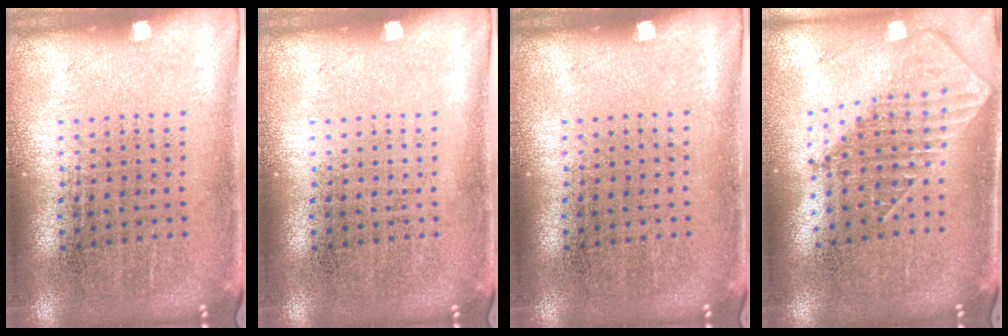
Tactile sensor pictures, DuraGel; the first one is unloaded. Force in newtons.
{"total": 0.0}
{"total": 0.0}
{"total": 1.9, "press": 1.5, "slide": 1.2}